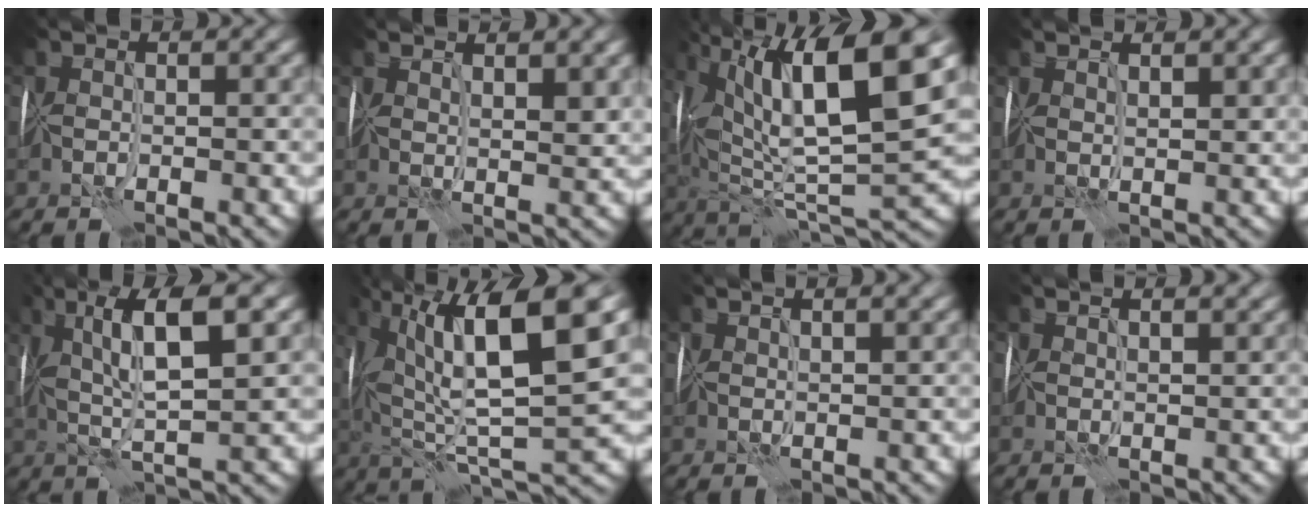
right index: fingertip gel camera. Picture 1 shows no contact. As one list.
[{"total": 3.8, "force": [2.6, 0.9, 2.6], "torque": [-0.033, 0.005, 0.049]}, {"total": 12.9, "force": [5.9, 3.5, 10.9], "torque": [-0.201, 0.021, 0.106]}, {"total": 2.2, "force": [2.0, 0.1, 1.0], "torque": [-0.009, 0.009, 0.038]}, {"total": 6.2, "force": [2.8, 0.8, 5.5], "torque": [-0.091, 0.021, 0.048]}, {"total": 11.6, "force": [5.2, 2.8, 10.0], "torque": [-0.179, 0.021, 0.100]}, {"total": 3.9, "force": [2.8, 1.2, 2.4], "torque": [-0.018, 0.022, 0.036]}, {"total": 3.7, "force": [2.9, 1.1, 2.0], "torque": [-0.013, 0.016, 0.037]}]